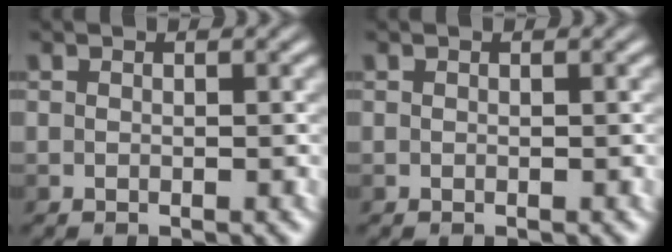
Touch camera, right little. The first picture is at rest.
{"total": 0.0}